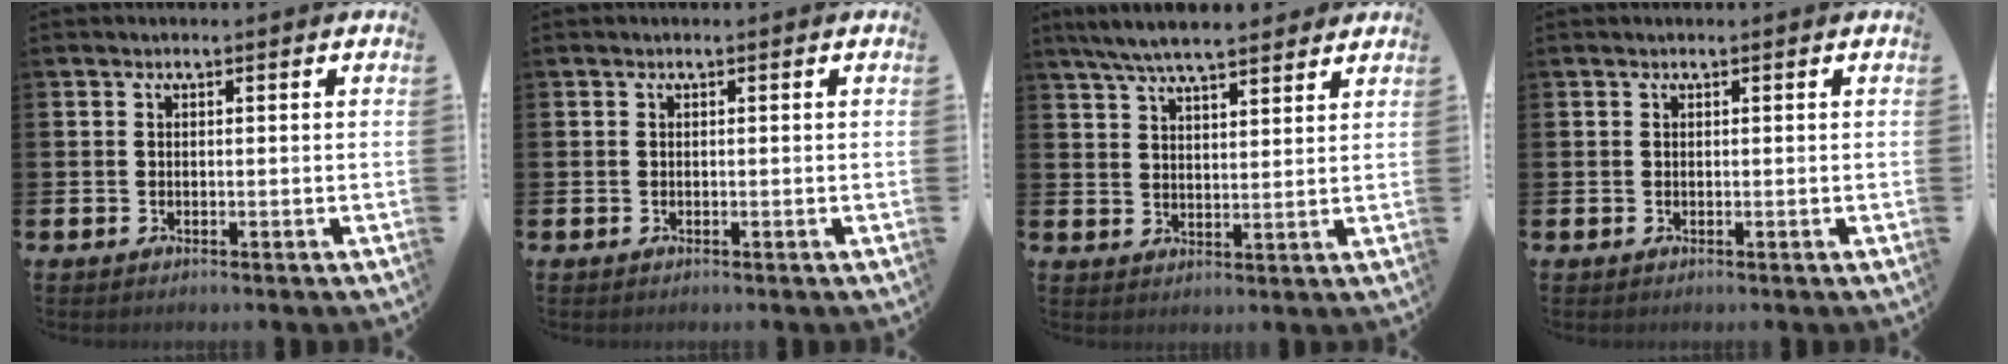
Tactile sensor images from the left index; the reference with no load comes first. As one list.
[{"total": 0.0}, {"total": 6.9, "force": [6.4, 1.1, 2.3], "torque": [-0.058, -0.024, 0.116]}, {"total": 0.0}]